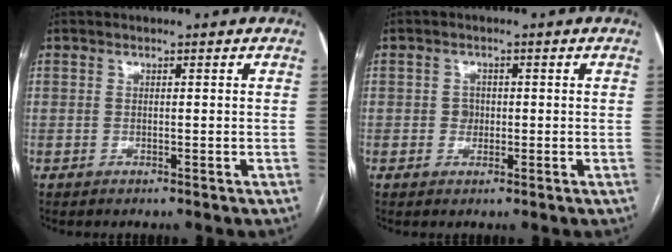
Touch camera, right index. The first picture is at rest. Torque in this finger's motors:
{"motor_torque": [0.39, 0.07, 0.02, 0.01]}